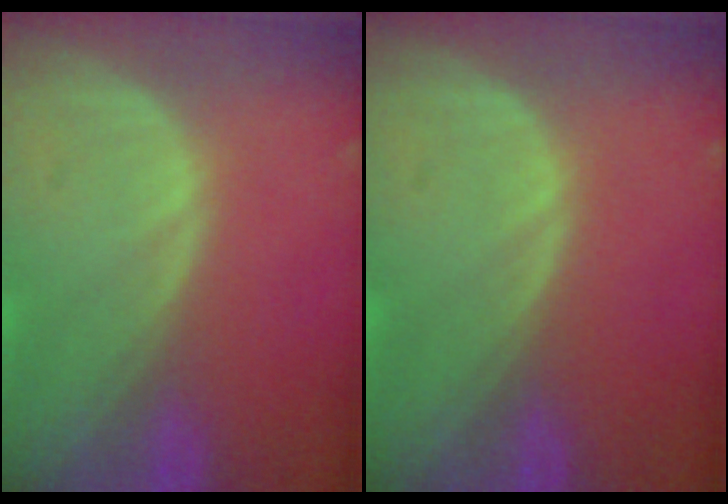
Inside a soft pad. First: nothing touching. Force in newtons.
{"total": 0.0}